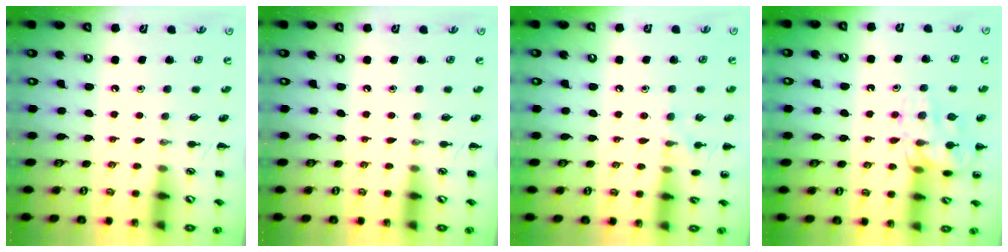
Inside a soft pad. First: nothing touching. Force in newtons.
{"total": 0.0}
{"total": 7.4, "press": 7.2, "slide": 1.6}
{"total": 14.5, "press": 14.5, "slide": 1.0}